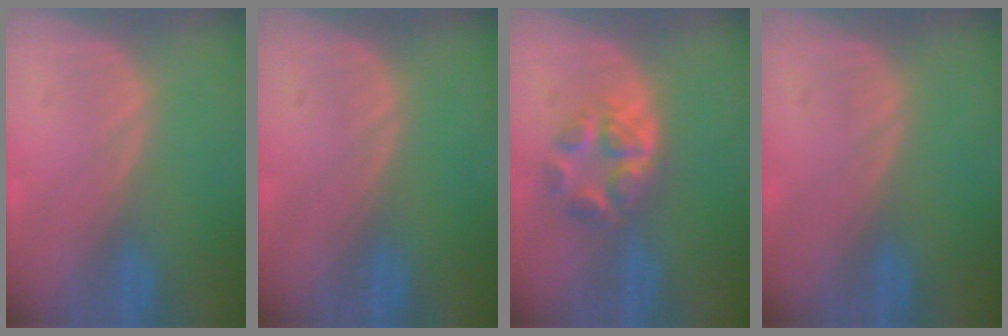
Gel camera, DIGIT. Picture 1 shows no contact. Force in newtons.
{"total": 0.0}
{"total": 5.2, "press": 5.0, "slide": 1.4}
{"total": 0.0}